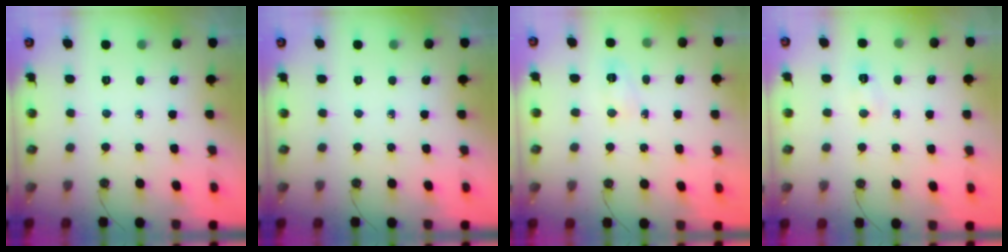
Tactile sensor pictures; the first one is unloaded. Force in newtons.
{"total": 0.0}
{"total": 3.7, "press": 3.7, "slide": 0.4}
{"total": 3.7, "press": 3.7, "slide": 0.5}